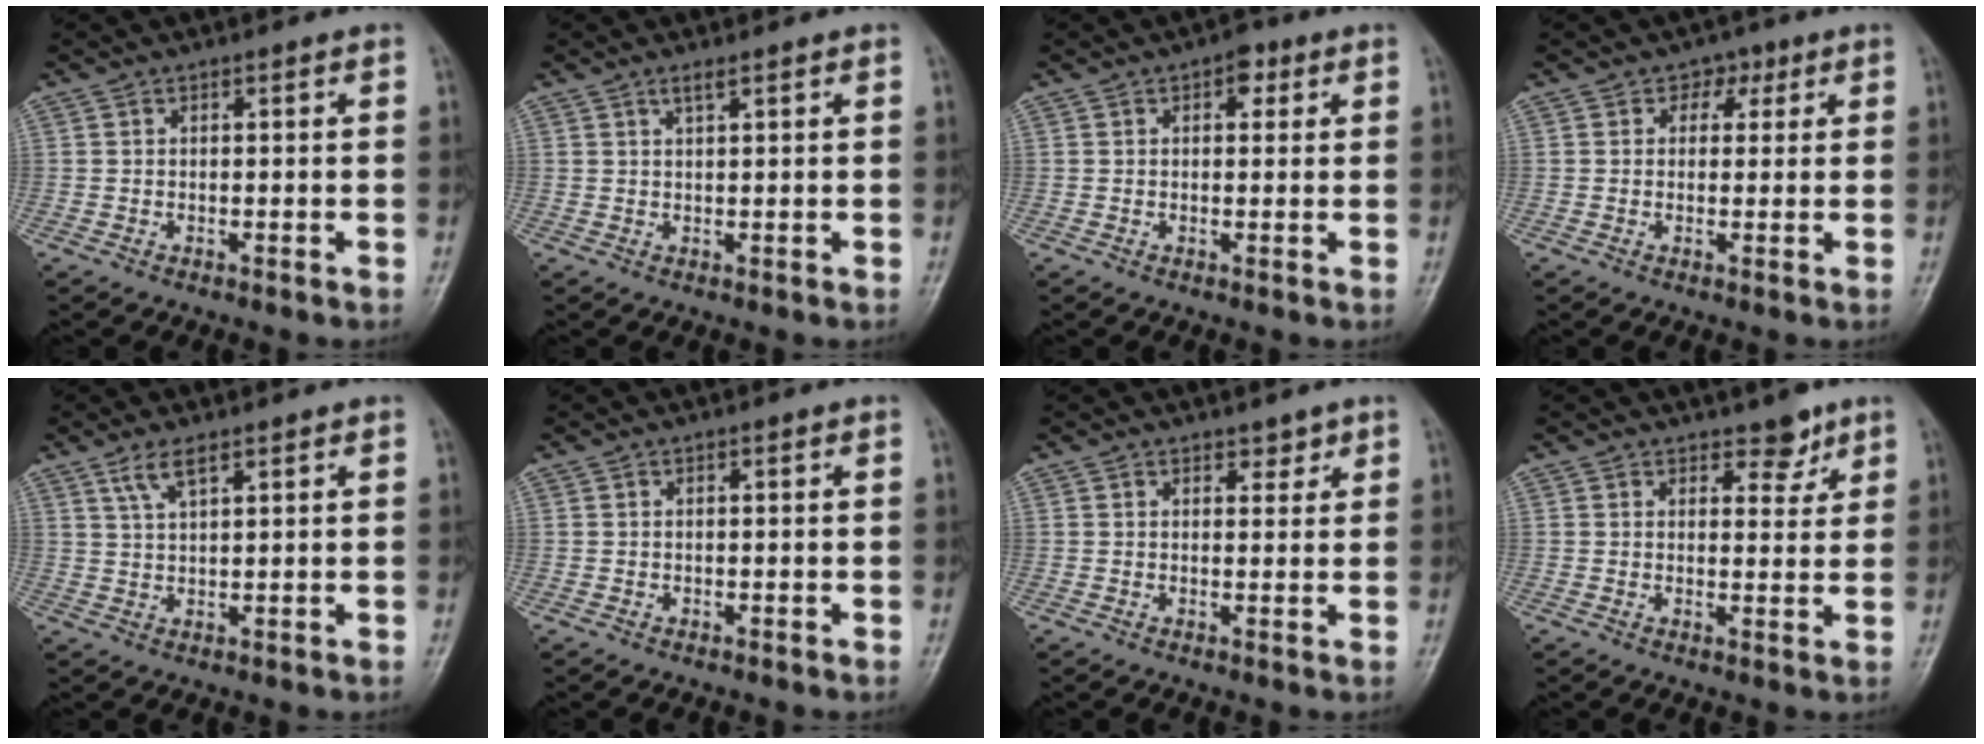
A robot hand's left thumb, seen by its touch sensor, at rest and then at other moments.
{"total": 1.2, "force": [0.9, 0.1, 0.8], "torque": [-0.015, -0.001, 0.020]}
{"total": 3.1, "force": [1.3, 1.9, 2.1], "torque": [-0.010, 0.002, 0.011]}
{"total": 2.9, "force": [1.2, 2.5, 1.0], "torque": [0.019, -0.001, 0.009]}
{"total": 3.9, "force": [2.5, 1.2, 2.8], "torque": [-0.055, -0.004, 0.056]}
{"total": 0.0}
{"total": 2.0, "force": [1.5, 1.2, 0.6], "torque": [0.009, -0.008, 0.018]}
{"total": 3.9, "force": [2.8, 2.0, 1.8], "torque": [0.002, -0.018, 0.039]}